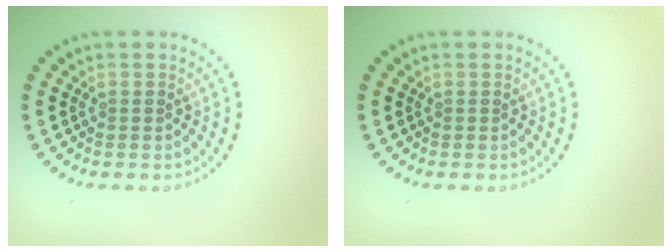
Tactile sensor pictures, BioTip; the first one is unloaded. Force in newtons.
{"total": 0.0}